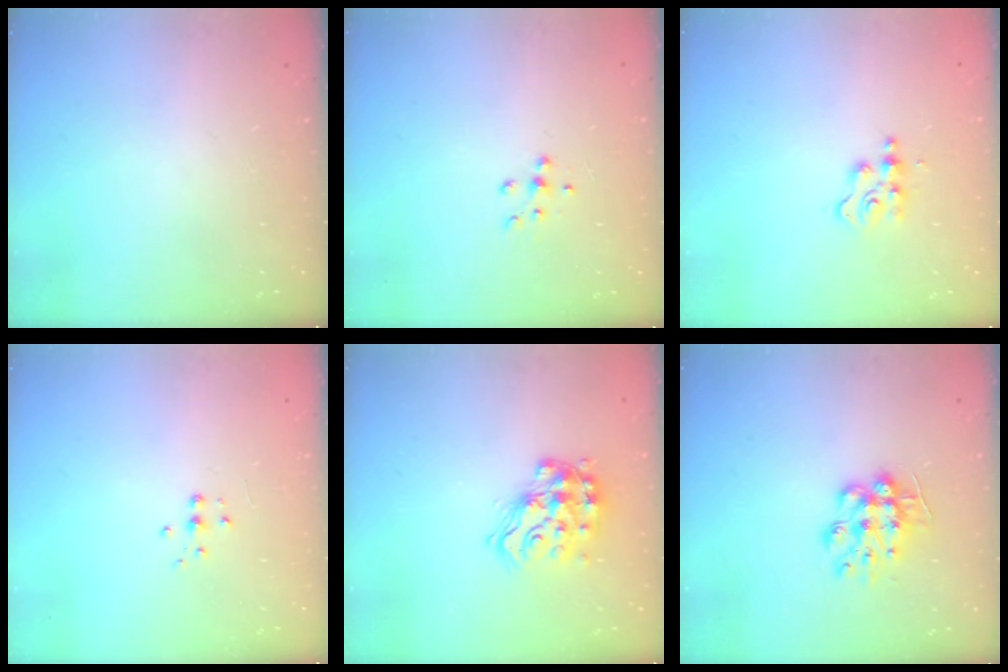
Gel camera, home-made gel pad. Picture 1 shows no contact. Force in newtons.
{"total": 5.9, "press": 5.8, "slide": 0.8}
{"total": 2.1, "press": 2.0, "slide": 0.4}
{"total": 5.3, "press": 5.3, "slide": 0.5}
{"total": 14.9, "press": 14.9, "slide": 0.9}
{"total": 9.9, "press": 9.9, "slide": 0.3}